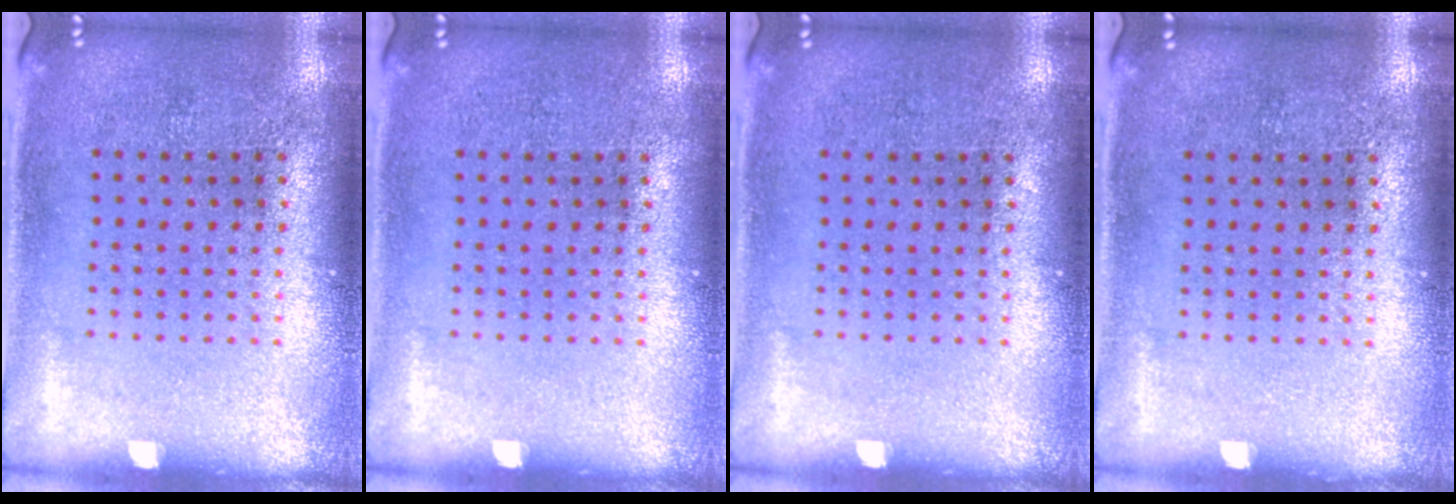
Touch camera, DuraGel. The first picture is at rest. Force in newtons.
{"total": 0.0}
{"total": 0.0}
{"total": 0.0}